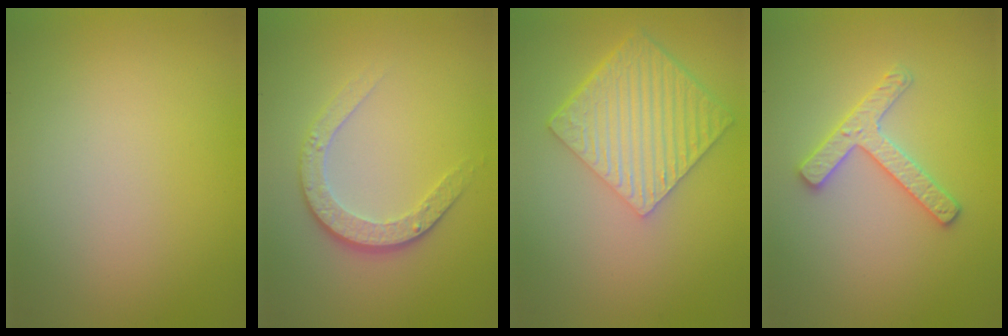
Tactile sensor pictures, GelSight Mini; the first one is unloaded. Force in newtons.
{"total": 3.5, "press": 2.6, "slide": 2.3}
{"total": 6.9, "press": 4.9, "slide": 4.8}
{"total": 2.9, "press": 2.8, "slide": 0.6}